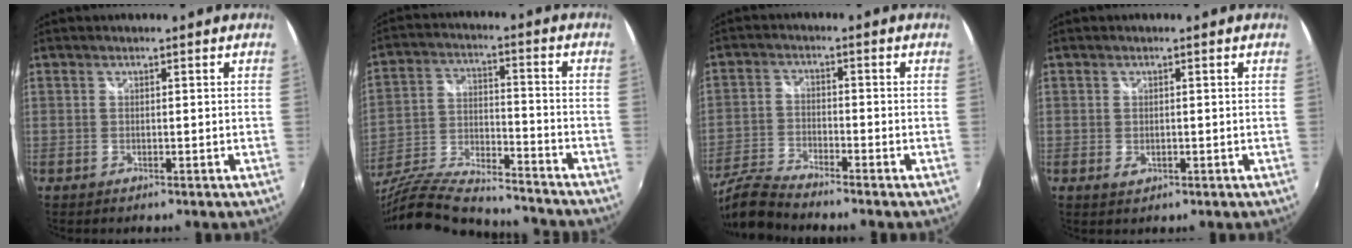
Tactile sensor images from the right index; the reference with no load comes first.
{"total": 21.7, "force": [-18.5, 4.5, 10.3], "torque": [-0.200, -0.036, -0.301]}
{"total": 5.1, "force": [-4.8, 0.3, 1.6], "torque": [-0.050, -0.014, -0.099]}
{"total": 1.7, "force": [-0.3, 1.3, 1.1], "torque": [-0.021, -0.002, -0.004]}